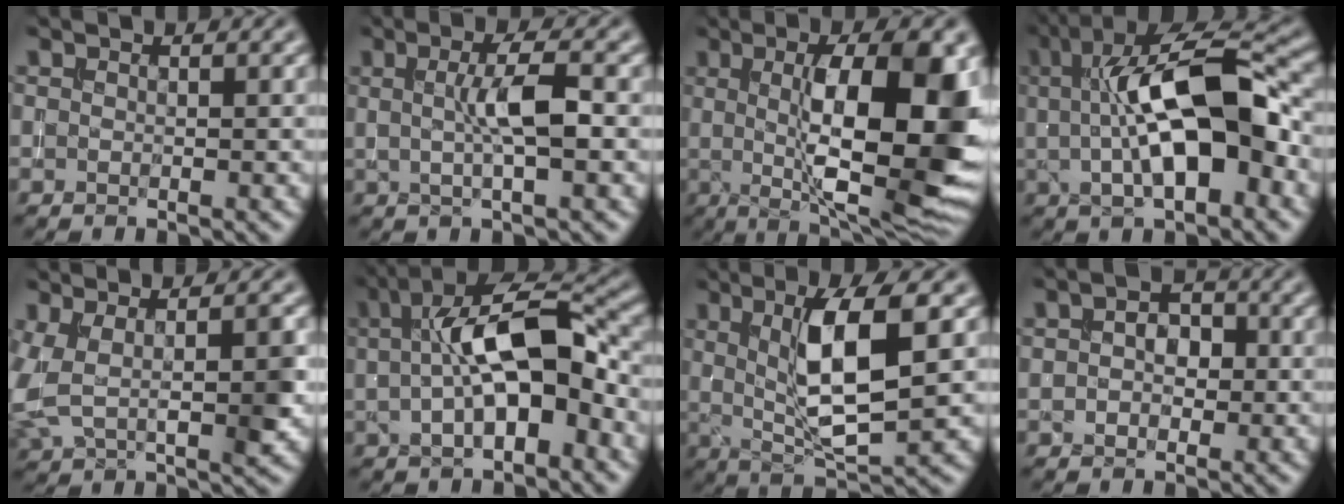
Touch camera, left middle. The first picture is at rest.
{"total": 3.7, "force": [0.3, 0.7, 3.6], "torque": [-0.065, 0.007, 0.004]}
{"total": 14.1, "force": [0.8, 4.2, 13.4], "torque": [-0.181, -0.002, 0.010]}
{"total": 11.2, "force": [0.9, 4.0, 10.4], "torque": [-0.149, 0.020, 0.006]}
{"total": 5.6, "force": [0.6, 2.4, 5.0], "torque": [-0.105, 0.000, 0.011]}
{"total": 10.1, "force": [0.7, 4.4, 9.1], "torque": [-0.135, 0.020, 0.002]}
{"total": 8.1, "force": [1.6, 2.3, 7.6], "torque": [-0.130, -0.005, 0.033]}
{"total": 2.5, "force": [0.3, 1.8, 1.8], "torque": [-0.026, 0.009, 0.000]}